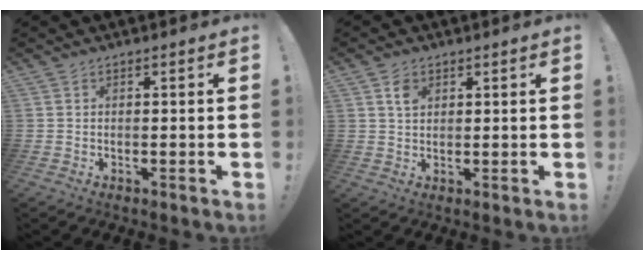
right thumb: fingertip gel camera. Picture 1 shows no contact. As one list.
[{"total": 3.7, "force": [1.9, 2.5, 1.9], "torque": [-0.027, -0.003, 0.033]}]